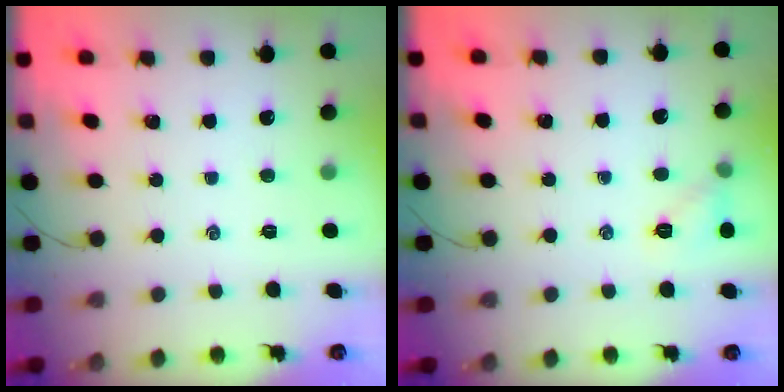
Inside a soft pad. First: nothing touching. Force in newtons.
{"total": 6.0, "press": 5.7, "slide": 1.7}